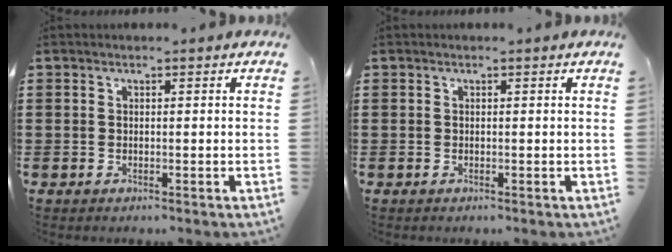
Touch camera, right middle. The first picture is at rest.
{"total": 0.0}